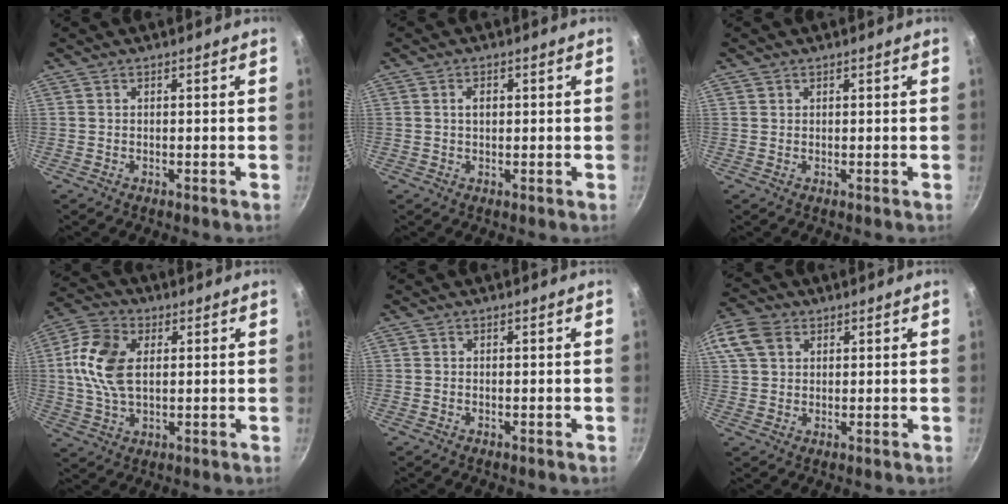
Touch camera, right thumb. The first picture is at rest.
{"total": 1.9, "force": [0.3, 1.3, 1.4], "torque": [-0.015, 0.004, 0.006]}
{"total": 0.6, "force": [0.3, 0.5, 0.1], "torque": [0.005, 0.002, 0.004]}
{"total": 12.0, "force": [1.8, 7.4, 9.3], "torque": [-0.172, 0.009, 0.027]}
{"total": 0.0}
{"total": 9.3, "force": [3.8, 6.8, 5.2], "torque": [-0.103, 0.012, 0.065]}